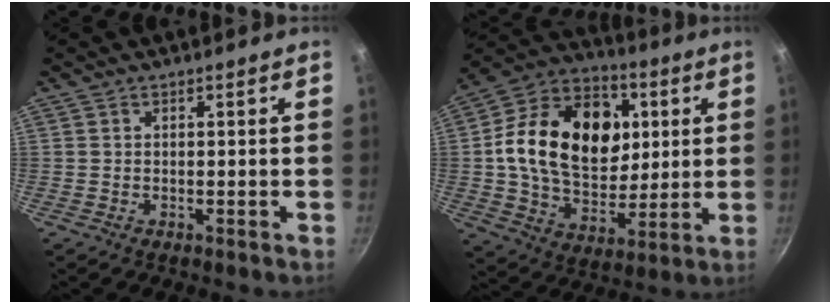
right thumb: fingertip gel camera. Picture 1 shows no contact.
{"total": 24.4, "force": [4.3, 17.3, 16.7], "torque": [-0.250, 0.006, 0.068]}